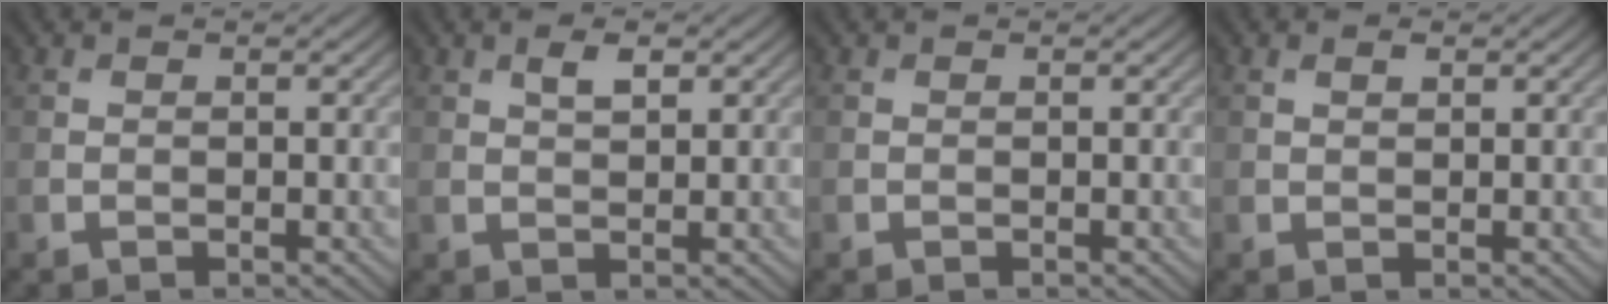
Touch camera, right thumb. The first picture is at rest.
{"total": 2.1, "force": [1.0, 0.8, 1.6], "torque": [-0.031, 0.001, 0.020]}
{"total": 0.0}
{"total": 1.0, "force": [0.5, 0.5, 0.7], "torque": [-0.014, 0.000, 0.011]}